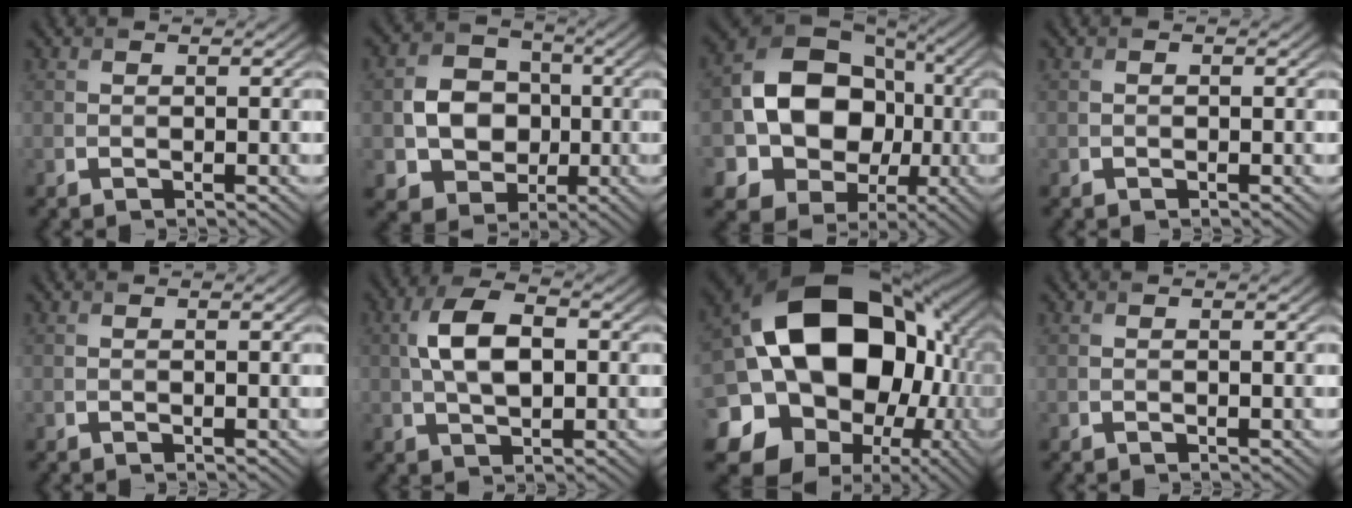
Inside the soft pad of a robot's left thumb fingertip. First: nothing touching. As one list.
[{"total": 8.3, "force": [-1.2, 7.0, 4.2], "torque": [-0.091, 0.004, -0.038]}, {"total": 16.1, "force": [-1.8, 13.2, 9.0], "torque": [-0.179, -0.014, -0.038]}, {"total": 0.6, "force": [-0.5, 0.3, 0.0], "torque": [-0.003, -0.002, -0.013]}, {"total": 0.0}, {"total": 7.6, "force": [0.4, 4.3, 6.3], "torque": [-0.129, 0.011, 0.001]}, {"total": 23.6, "force": [0.3, 19.2, 13.8], "torque": [-0.302, -0.035, 0.004]}, {"total": 0.0}]